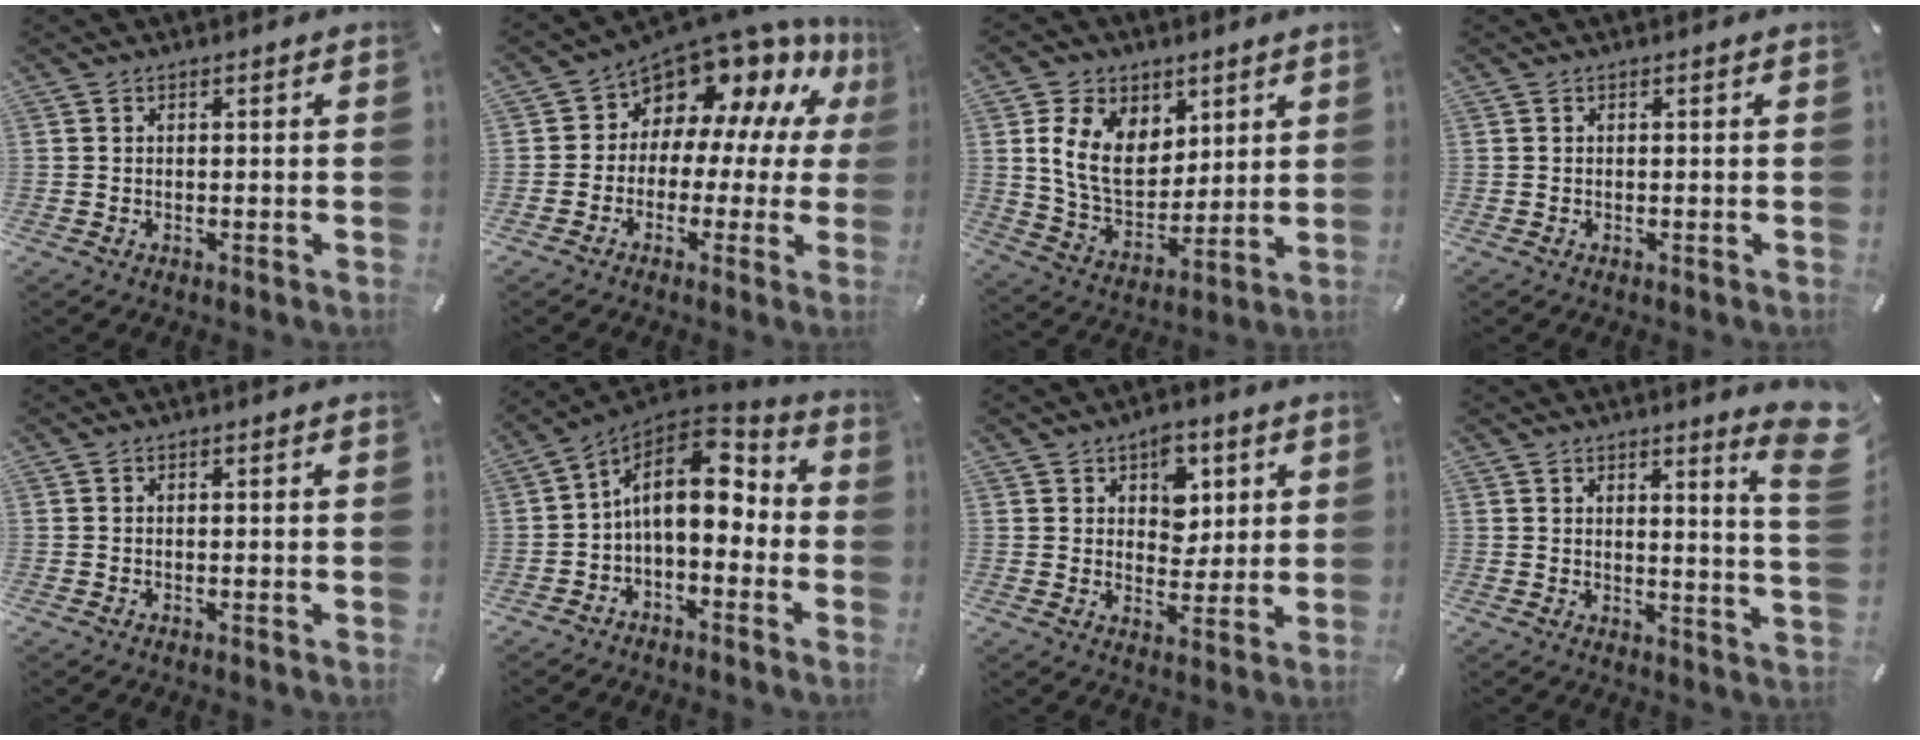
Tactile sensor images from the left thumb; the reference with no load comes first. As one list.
[{"total": 11.1, "force": [8.6, 6.0, 3.5], "torque": [-0.069, -0.089, 0.152]}, {"total": 13.6, "force": [4.8, 10.4, 7.4], "torque": [-0.152, -0.014, 0.092]}, {"total": 0.0}, {"total": 0.0}, {"total": 13.7, "force": [1.4, 8.9, 10.3], "torque": [-0.177, -0.010, 0.021]}, {"total": 7.3, "force": [3.6, 5.6, 3.0], "torque": [-0.024, -0.016, 0.056]}, {"total": 7.5, "force": [5.0, 0.8, 5.6], "torque": [-0.077, -0.039, 0.081]}]